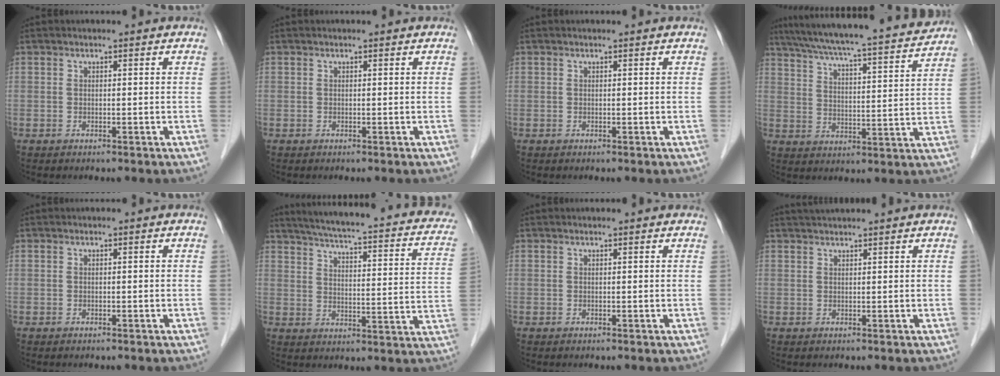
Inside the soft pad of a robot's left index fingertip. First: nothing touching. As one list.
[{"total": 0.7, "force": [0.7, 0.1, 0.2], "torque": [-0.008, 0.009, 0.008]}, {"total": 0.7, "force": [0.7, 0.0, 0.2], "torque": [-0.007, 0.004, 0.009]}, {"total": 21.0, "force": [18.6, 1.2, 9.7], "torque": [-0.163, -0.001, 0.261]}, {"total": 0.0}, {"total": 23.8, "force": [18.5, 4.6, 14.3], "torque": [-0.204, 0.002, 0.216]}, {"total": 2.4, "force": [2.2, 0.3, 0.8], "torque": [-0.014, 0.014, 0.021]}, {"total": 4.4, "force": [4.0, -0.6, 1.7], "torque": [-0.020, 0.031, 0.062]}]